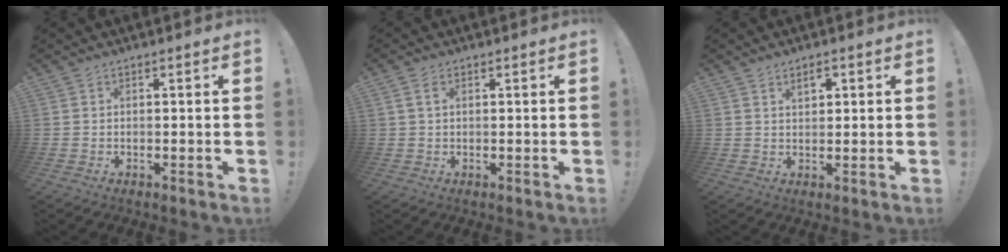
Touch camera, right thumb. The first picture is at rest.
{"total": 2.6, "force": [1.0, 1.5, 1.9], "torque": [-0.035, 0.005, 0.018]}
{"total": 3.0, "force": [1.7, 1.3, 2.1], "torque": [-0.021, -0.005, 0.025]}